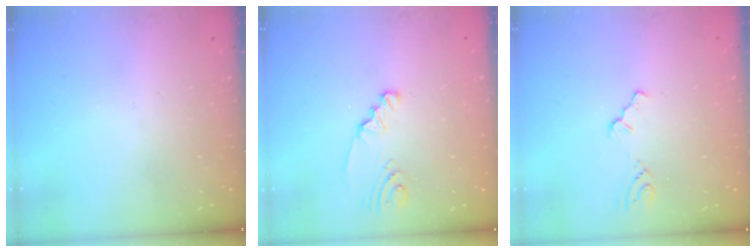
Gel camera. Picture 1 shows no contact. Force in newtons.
{"total": 2.3, "press": 2.3, "slide": 0.2}
{"total": 1.8, "press": 1.8, "slide": 0.3}